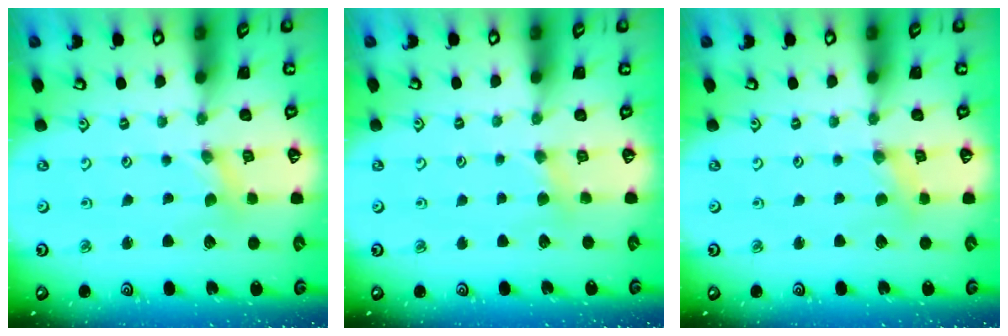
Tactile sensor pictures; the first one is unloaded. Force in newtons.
{"total": 2.7, "press": 2.7, "slide": 0.4}
{"total": 1.6, "press": 1.6, "slide": 0.3}